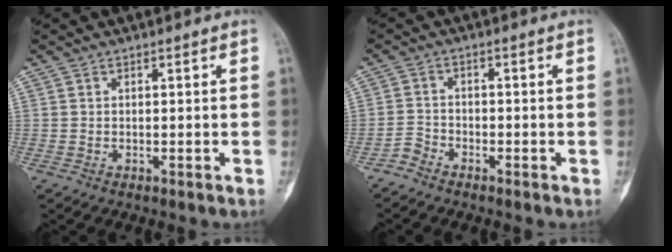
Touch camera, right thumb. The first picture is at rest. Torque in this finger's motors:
{"motor_torque": [4.23, 0.77, -0.12, -0.46, 0.04]}